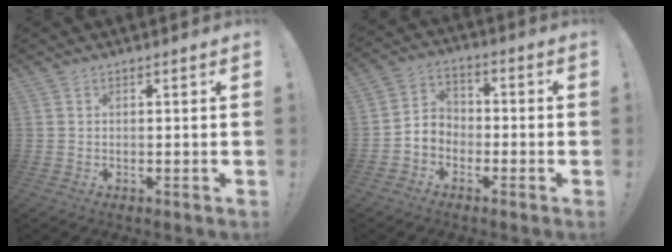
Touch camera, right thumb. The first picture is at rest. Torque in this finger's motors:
{"motor_torque": [0.00, -0.02, 0.00, 0.01, 0.00]}